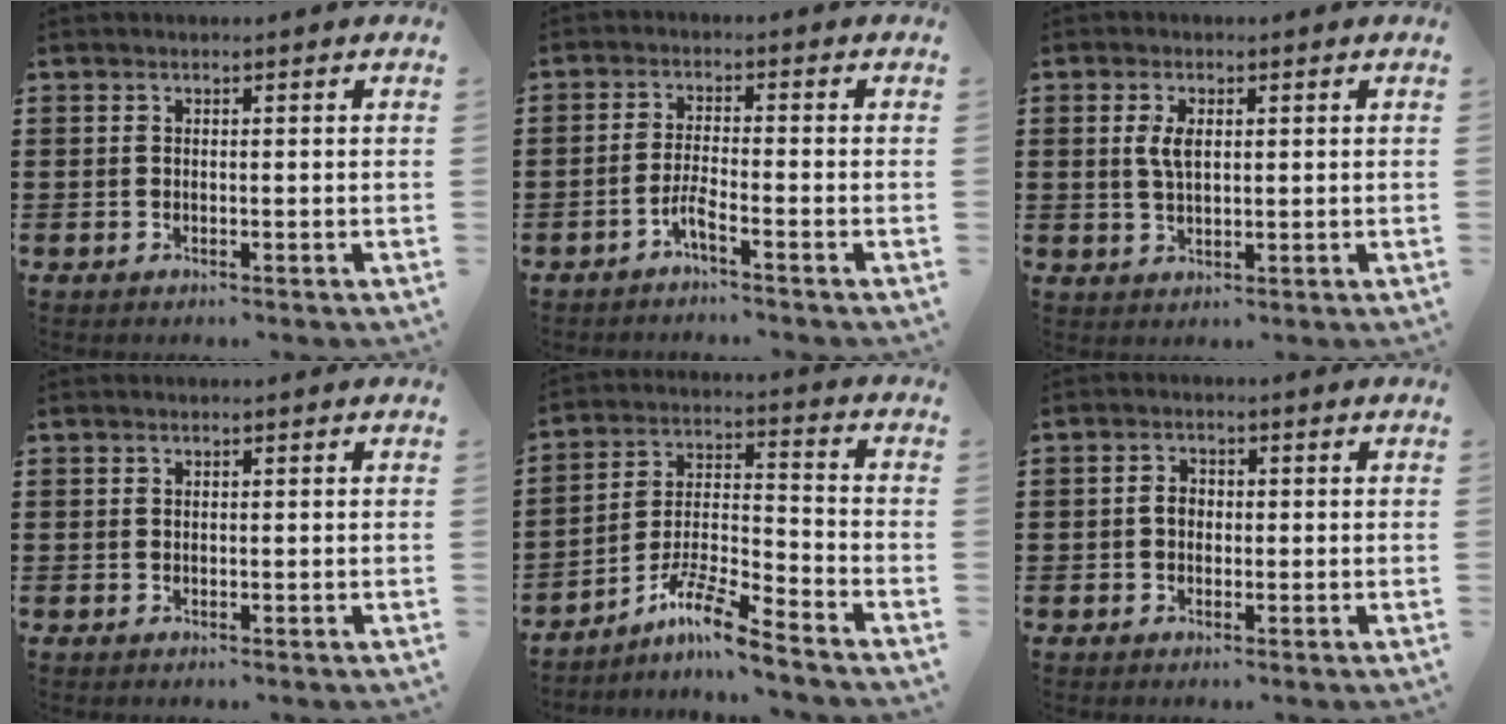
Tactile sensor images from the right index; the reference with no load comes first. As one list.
[{"total": 2.8, "force": [-2.0, 0.0, 1.9], "torque": [-0.050, -0.002, -0.042]}, {"total": 3.5, "force": [0.8, 1.6, 3.0], "torque": [-0.063, 0.007, 0.013]}, {"total": 0.0}, {"total": 9.0, "force": [-7.6, 0.3, 4.7], "torque": [-0.107, -0.002, -0.153]}, {"total": 2.1, "force": [-0.2, 1.4, 1.4], "torque": [-0.029, 0.004, -0.005]}]